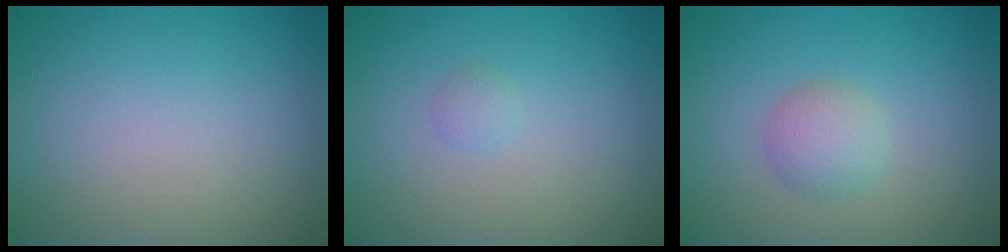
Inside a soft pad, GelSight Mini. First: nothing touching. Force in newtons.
{"total": 0.8, "press": 0.8, "slide": 0.1}
{"total": 2.4, "press": 2.4, "slide": 0.1}